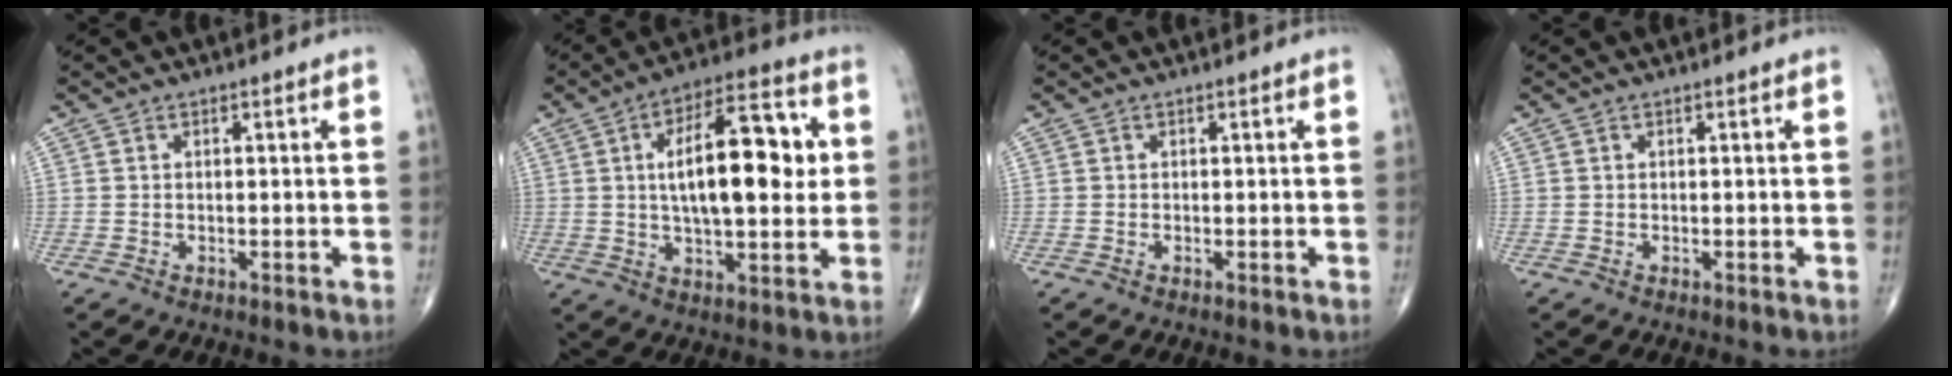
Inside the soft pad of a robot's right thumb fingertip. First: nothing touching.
{"total": 18.2, "force": [2.7, 7.5, 16.3], "torque": [-0.235, 0.012, 0.038]}
{"total": 0.0}
{"total": 0.0}